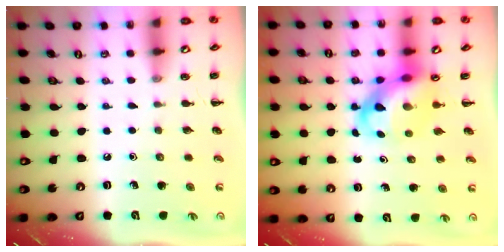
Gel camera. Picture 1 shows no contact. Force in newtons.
{"total": 8.4, "press": 8.1, "slide": 2.4}